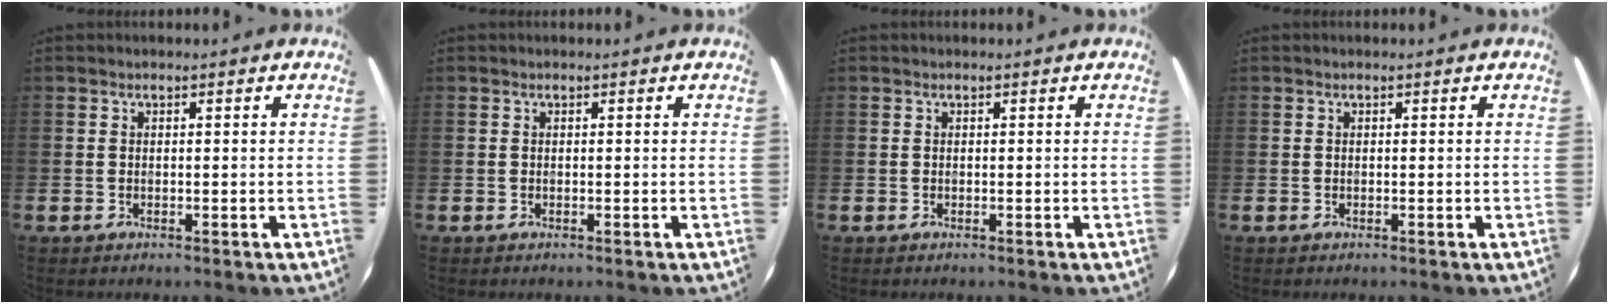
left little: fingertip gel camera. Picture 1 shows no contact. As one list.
[{"total": 0.0}, {"total": 0.0}, {"total": 0.0}]